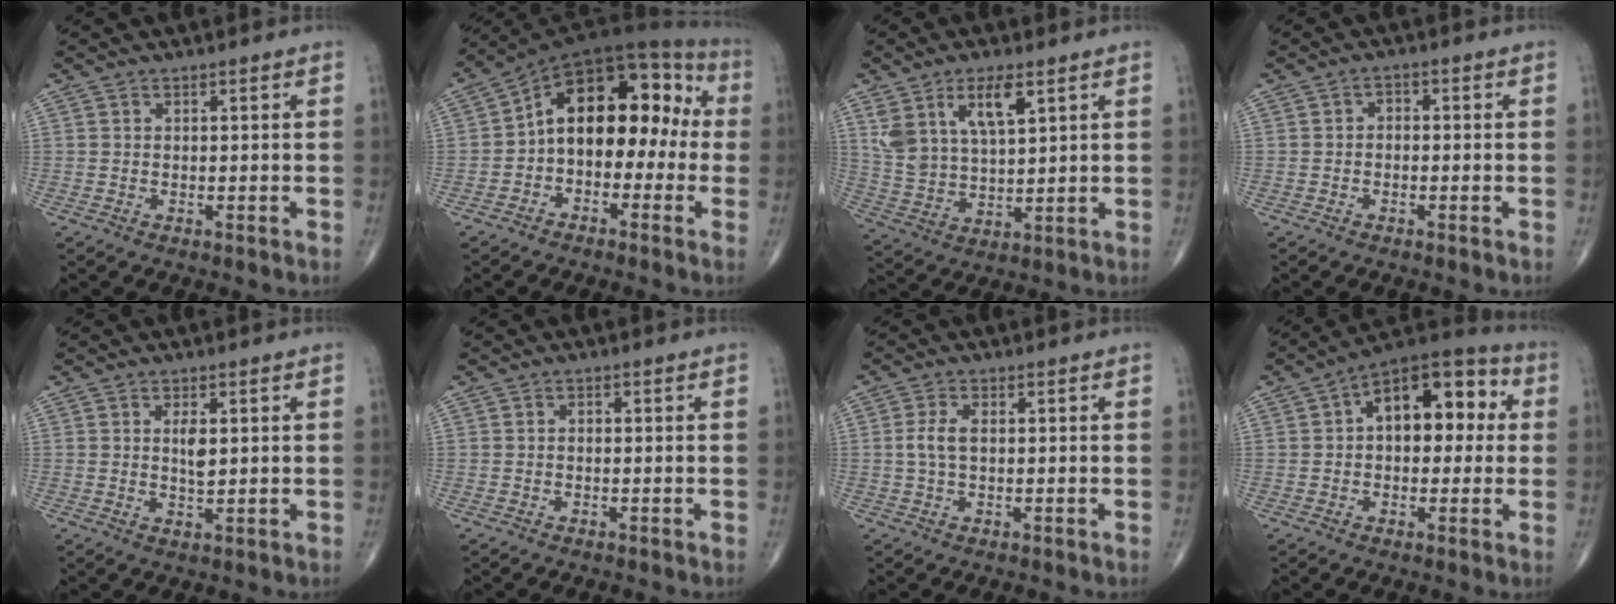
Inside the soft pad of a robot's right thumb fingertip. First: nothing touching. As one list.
[{"total": 15.9, "force": [-0.8, 10.0, 12.3], "torque": [-0.145, 0.063, -0.028]}, {"total": 10.9, "force": [5.4, 4.6, 8.3], "torque": [-0.155, -0.019, 0.114]}, {"total": 1.8, "force": [-0.4, 1.3, 1.1], "torque": [-0.008, 0.011, -0.015]}, {"total": 3.4, "force": [0.7, 1.3, 3.0], "torque": [-0.048, -0.006, 0.013]}, {"total": 0.9, "force": [-0.1, 0.5, 0.7], "torque": [-0.011, 0.004, -0.004]}, {"total": 3.4, "force": [0.2, 1.7, 3.0], "torque": [-0.072, 0.005, 0.001]}, {"total": 15.4, "force": [2.5, 9.0, 12.3], "torque": [-0.139, 0.040, 0.025]}]